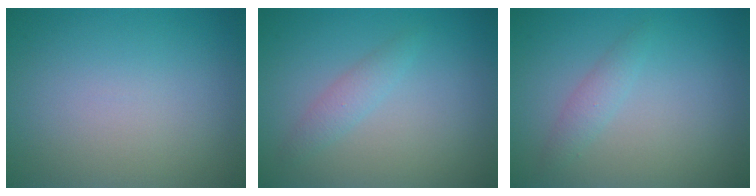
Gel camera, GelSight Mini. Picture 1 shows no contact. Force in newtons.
{"total": 1.5, "press": 1.5, "slide": 0.0}
{"total": 1.4, "press": 1.4, "slide": 0.0}